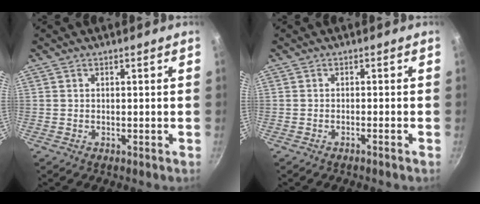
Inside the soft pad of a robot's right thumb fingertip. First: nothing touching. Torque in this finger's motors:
{"motor_torque": [-0.22, 0.10, 0.15, 0.03, 0.01]}